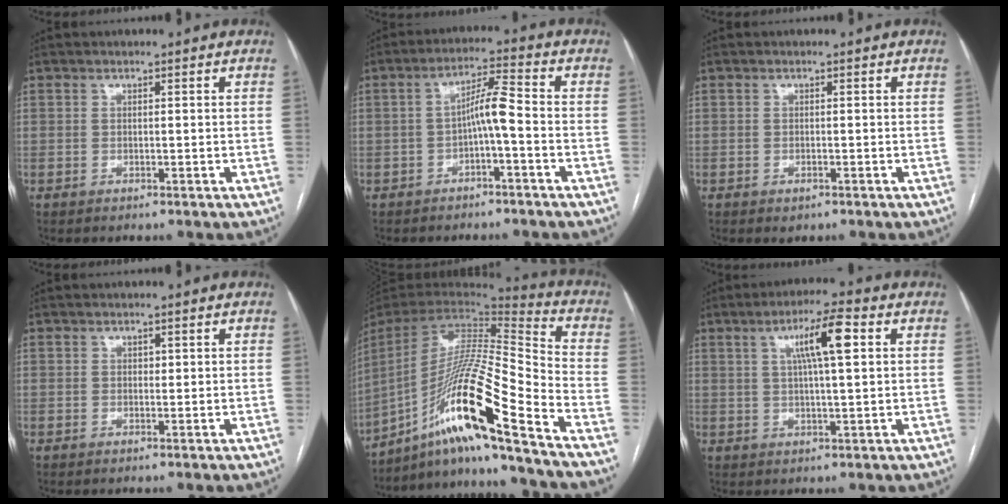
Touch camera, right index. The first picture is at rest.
{"total": 5.0, "force": [-1.3, 0.1, 4.8], "torque": [-0.086, 0.018, -0.020]}
{"total": 0.9, "force": [-0.5, 0.5, 0.6], "torque": [-0.008, -0.001, -0.003]}
{"total": 0.6, "force": [0.2, 0.5, 0.4], "torque": [-0.001, 0.000, 0.002]}
{"total": 22.2, "force": [-14.5, -1.1, 16.8], "torque": [-0.328, -0.015, -0.271]}
{"total": 7.8, "force": [2.4, 0.5, 7.4], "torque": [-0.130, 0.011, 0.038]}